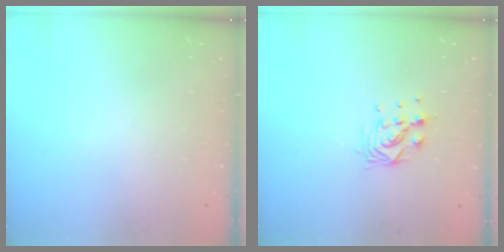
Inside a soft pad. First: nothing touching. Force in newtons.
{"total": 9.3, "press": 9.3, "slide": 0.9}